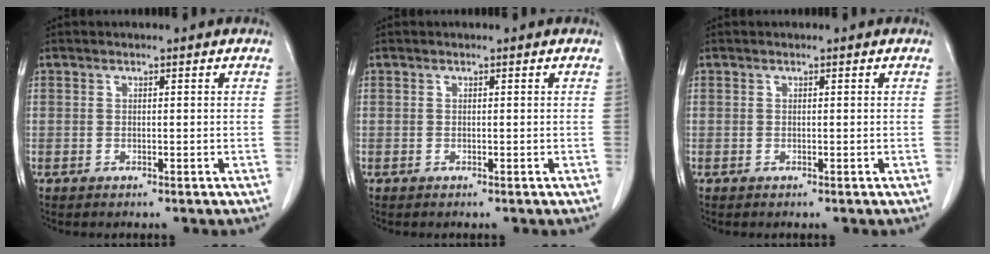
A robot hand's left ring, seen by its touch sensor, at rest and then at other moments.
{"total": 0.0}
{"total": 0.0}